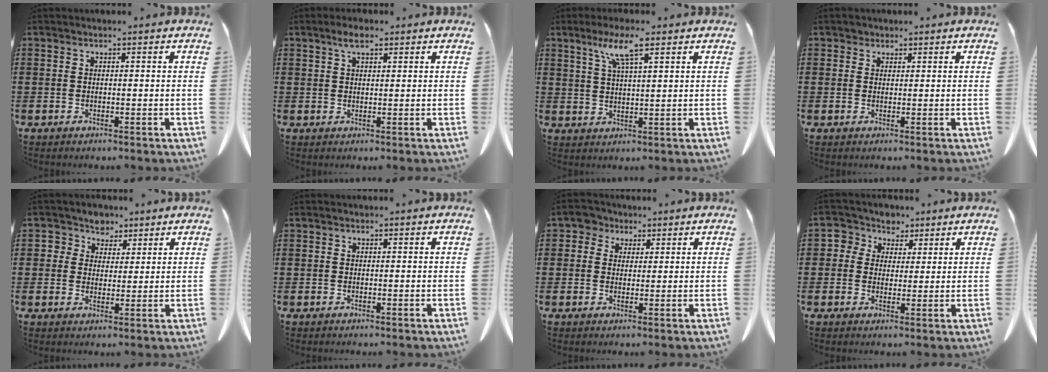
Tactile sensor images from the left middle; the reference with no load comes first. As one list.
[{"total": 2.8, "force": [1.7, 0.8, 2.0], "torque": [-0.043, 0.006, 0.029]}, {"total": 6.5, "force": [3.9, 1.1, 5.2], "torque": [-0.111, 0.006, 0.065]}, {"total": 1.1, "force": [0.8, 0.7, 0.0], "torque": [-0.003, 0.003, 0.017]}, {"total": 4.0, "force": [2.4, 3.2, 0.4], "torque": [-0.020, 0.005, 0.040]}, {"total": 0.0}, {"total": 3.0, "force": [2.0, 2.2, 0.7], "torque": [-0.017, 0.008, 0.035]}, {"total": 3.7, "force": [1.7, 3.3, 0.3], "torque": [-0.028, 0.006, 0.027]}]